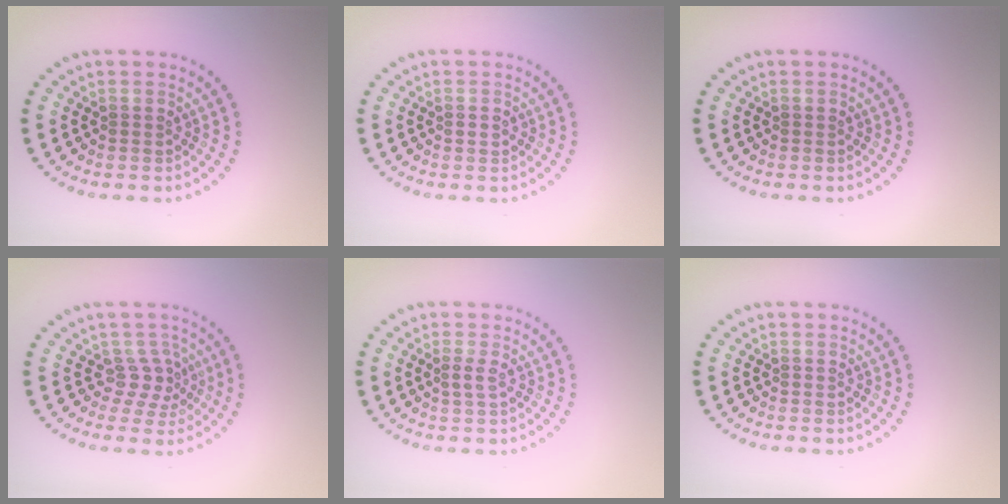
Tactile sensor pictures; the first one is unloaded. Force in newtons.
{"total": 0.8, "press": 0.8, "slide": 0.1}
{"total": 0.0}
{"total": 2.2, "press": 1.5, "slide": 1.6}
{"total": 0.9, "press": 0.9, "slide": 0.3}
{"total": 0.0}